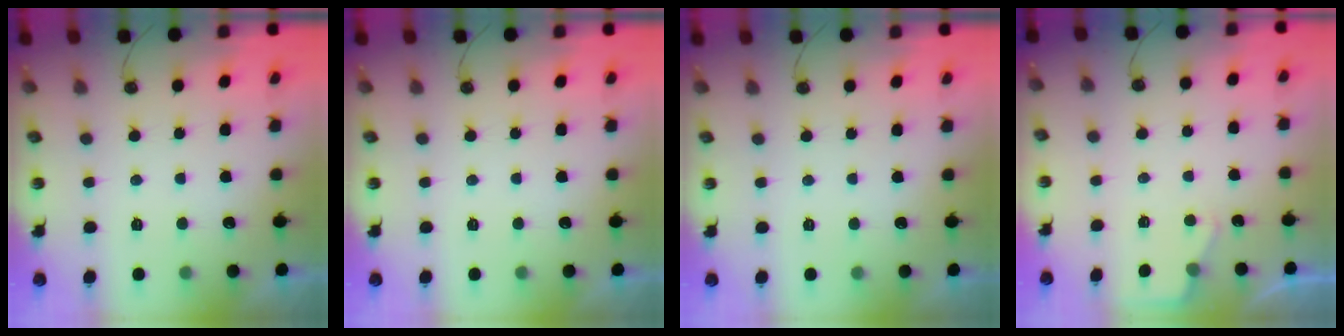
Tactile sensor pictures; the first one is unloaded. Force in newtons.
{"total": 0.0}
{"total": 0.0}
{"total": 3.1, "press": 3.0, "slide": 0.5}